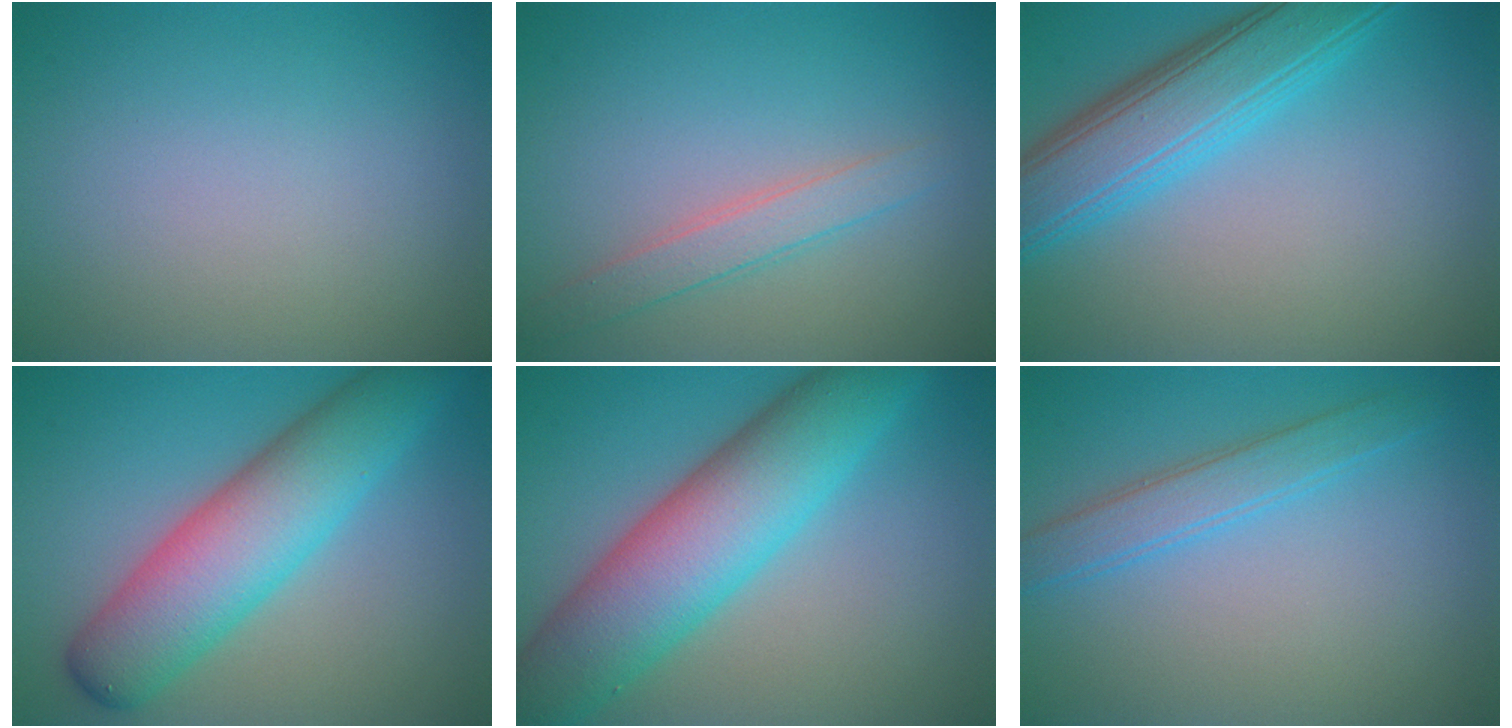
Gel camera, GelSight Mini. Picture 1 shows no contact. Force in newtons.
{"total": 2.3, "press": 2.3, "slide": 0.1}
{"total": 7.0, "press": 7.0, "slide": 0.2}
{"total": 8.5, "press": 8.5, "slide": 0.1}
{"total": 10.2, "press": 10.2, "slide": 0.3}
{"total": 2.8, "press": 2.8, "slide": 0.1}